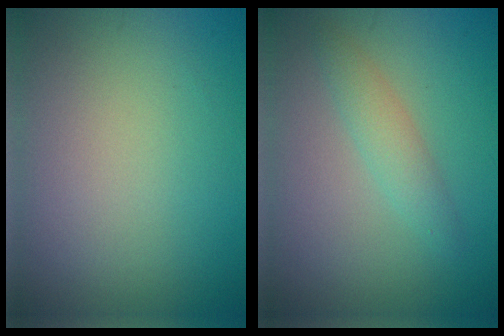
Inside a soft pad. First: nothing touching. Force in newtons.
{"total": 2.1, "press": 2.1, "slide": 0.2}